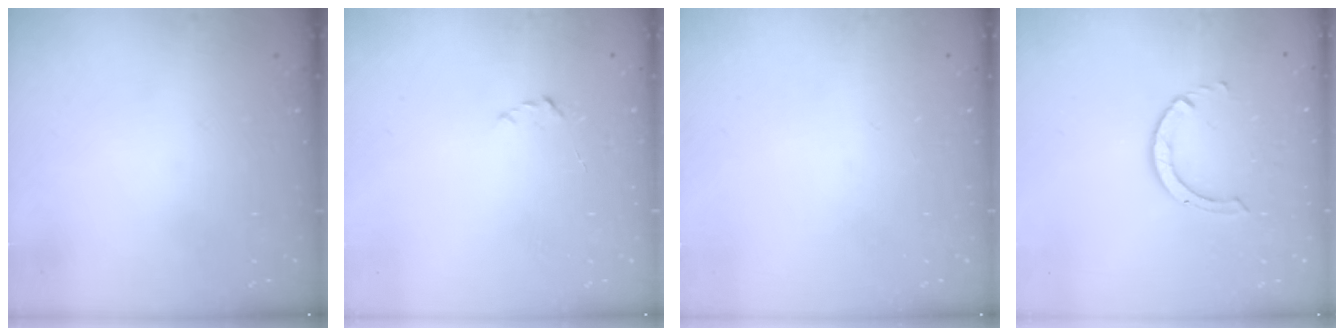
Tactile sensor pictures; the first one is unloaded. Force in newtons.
{"total": 2.2, "press": 2.1, "slide": 0.3}
{"total": 0.0}
{"total": 3.6, "press": 3.6, "slide": 0.6}